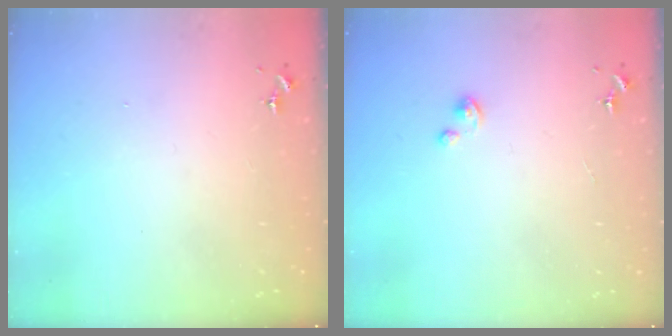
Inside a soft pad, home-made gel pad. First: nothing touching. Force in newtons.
{"total": 1.5, "press": 1.5, "slide": 0.2}